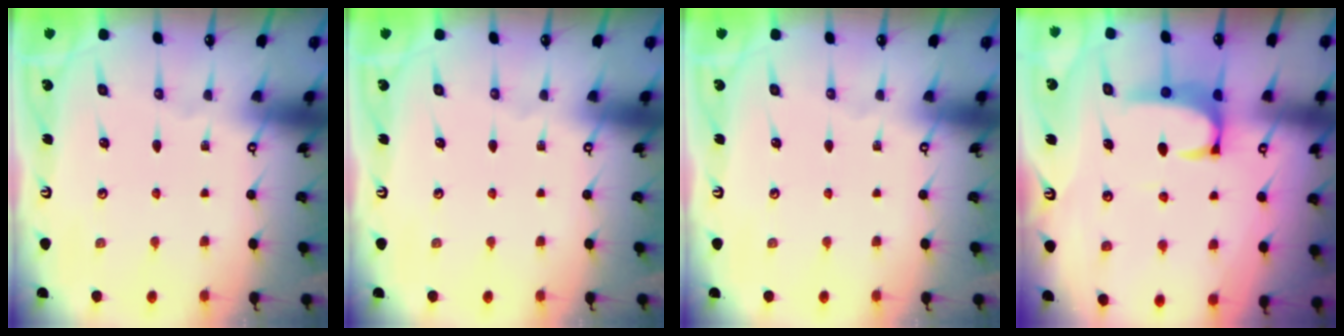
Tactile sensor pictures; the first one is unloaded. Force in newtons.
{"total": 0.0}
{"total": 0.0}
{"total": 3.0, "press": 2.9, "slide": 0.8}